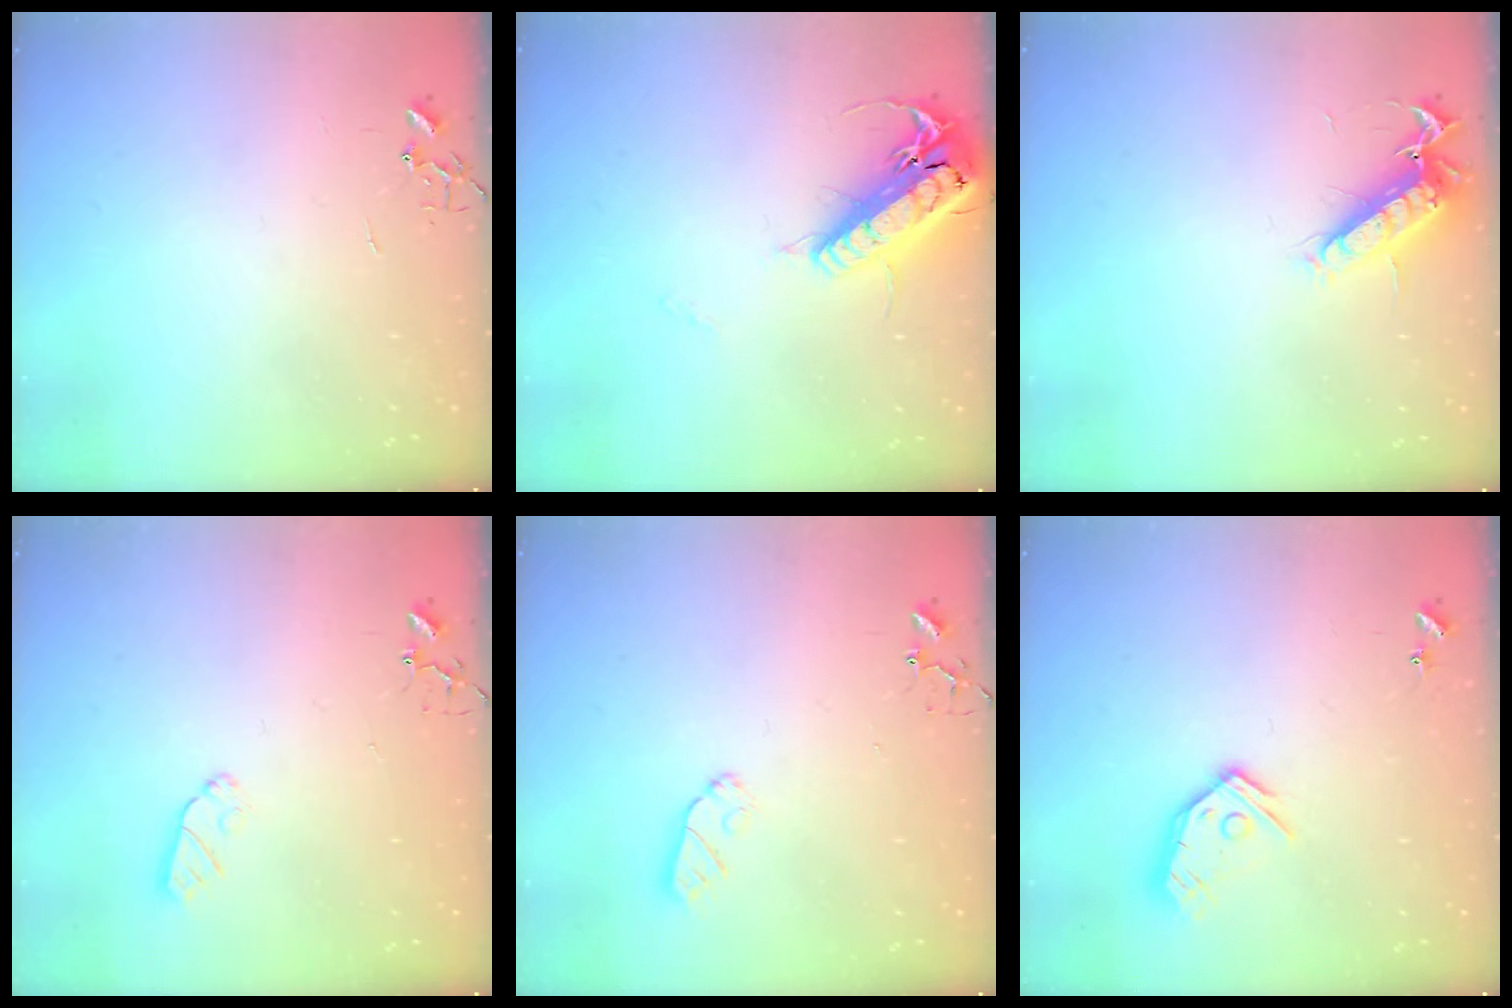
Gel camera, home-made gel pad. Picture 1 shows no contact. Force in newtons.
{"total": 19.2, "press": 18.9, "slide": 3.3}
{"total": 12.9, "press": 12.8, "slide": 1.4}
{"total": 6.2, "press": 6.2, "slide": 0.0}
{"total": 6.6, "press": 6.6, "slide": 0.2}
{"total": 12.2, "press": 12.1, "slide": 1.5}